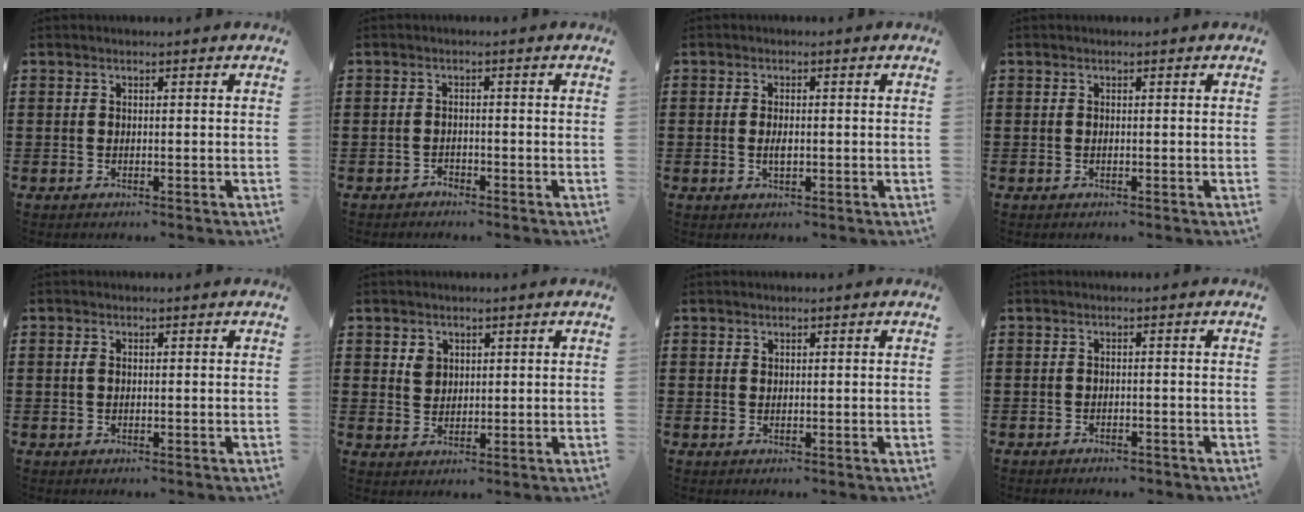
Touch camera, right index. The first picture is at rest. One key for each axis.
{"total": 1.3, "fx": -1.3, "fy": 0.3, "fz": 0.0, "tx": -0.005, "ty": 0.001, "tz": -0.028}
{"total": 2.1, "fx": -0.2, "fy": 0.8, "fz": 1.9, "tx": -0.036, "ty": 0.000, "tz": -0.004}
{"total": 0.0}
{"total": 0.9, "fx": 0.1, "fy": 0.4, "fz": 0.8, "tx": -0.017, "ty": 0.002, "tz": 0.001}
{"total": 2.2, "fx": 1.1, "fy": 1.8, "fz": 0.7, "tx": -0.012, "ty": 0.003, "tz": 0.020}
{"total": 0.5, "fx": 0.4, "fy": 0.3, "fz": 0.0, "tx": -0.002, "ty": 0.001, "tz": 0.009}
{"total": 1.3, "fx": -1.3, "fy": 0.2, "fz": 0.1, "tx": -0.007, "ty": 0.001, "tz": -0.029}